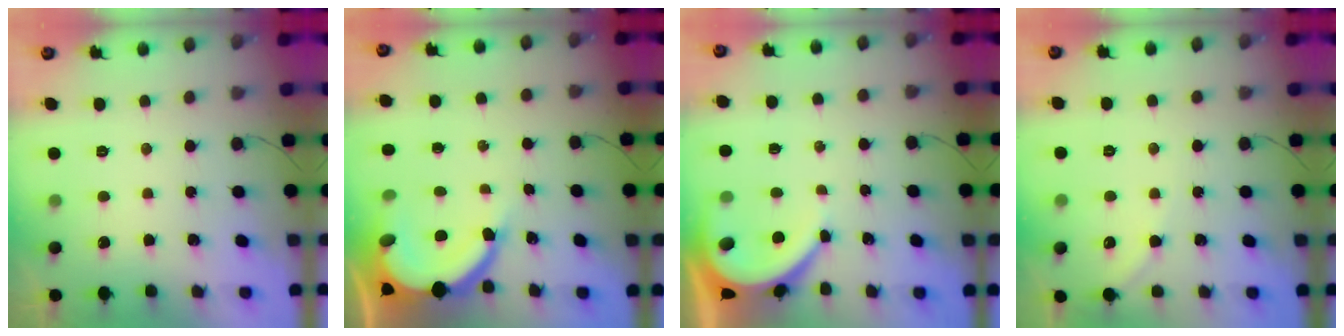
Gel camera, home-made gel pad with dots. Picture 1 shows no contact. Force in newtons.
{"total": 12.6, "press": 12.5, "slide": 1.5}
{"total": 6.0, "press": 6.0, "slide": 0.7}
{"total": 3.8, "press": 3.7, "slide": 0.5}